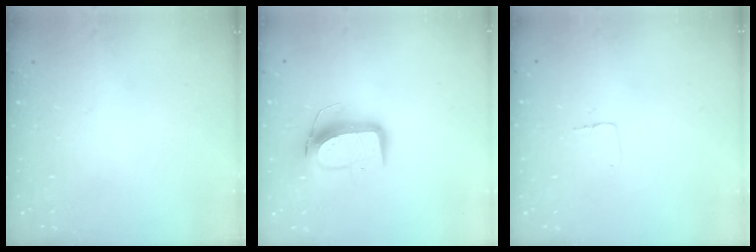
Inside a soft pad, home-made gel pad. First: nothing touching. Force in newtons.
{"total": 11.1, "press": 11.0, "slide": 1.2}
{"total": 2.7, "press": 2.7, "slide": 0.1}